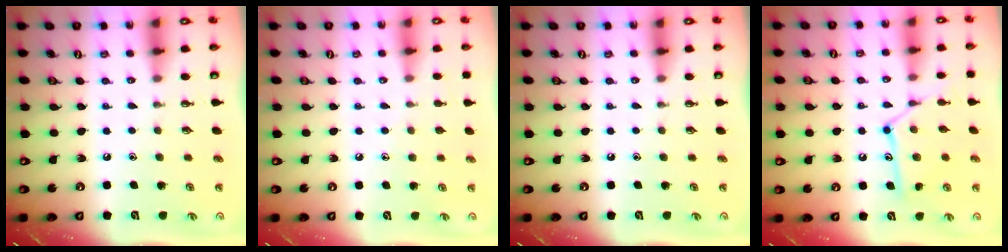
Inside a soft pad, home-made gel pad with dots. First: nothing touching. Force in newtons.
{"total": 4.6, "press": 4.6, "slide": 0.5}
{"total": 0.0}
{"total": 12.9, "press": 12.9, "slide": 0.5}